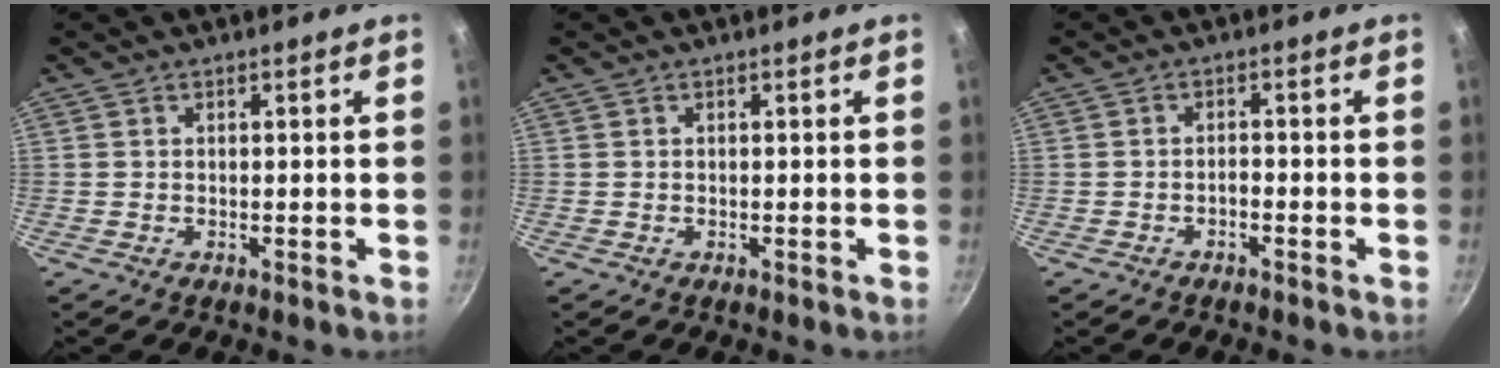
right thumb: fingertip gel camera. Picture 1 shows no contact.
{"total": 0.0}
{"total": 1.4, "force": [-1.1, 0.4, 0.8], "torque": [-0.012, 0.014, -0.019]}